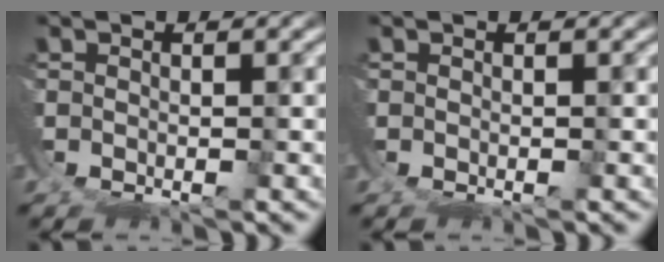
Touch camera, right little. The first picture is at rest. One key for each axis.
{"total": 0.0}